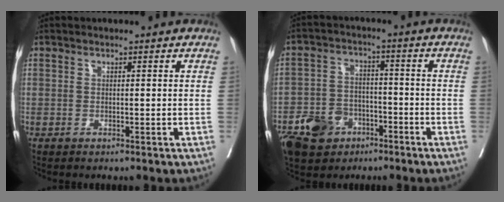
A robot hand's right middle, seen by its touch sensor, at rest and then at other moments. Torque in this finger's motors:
{"motor_torque": [0.78, -0.87, 0.30, 0.07]}